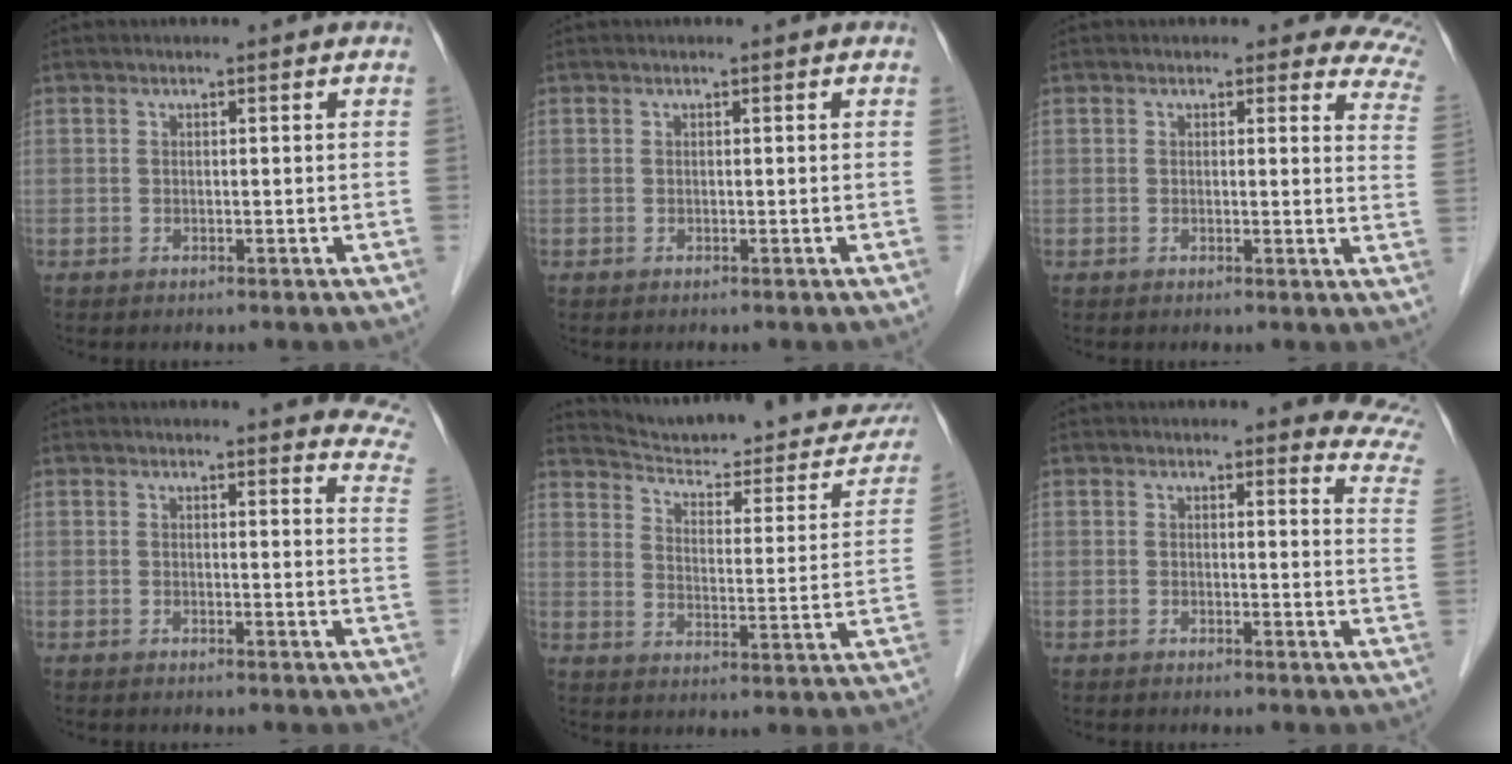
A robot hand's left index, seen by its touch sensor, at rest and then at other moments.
{"total": 0.0}
{"total": 8.4, "force": [7.2, 3.4, 2.5], "torque": [0.013, -0.022, 0.034]}
{"total": 12.5, "force": [11.9, 2.0, 3.4], "torque": [-0.005, -0.069, 0.090]}
{"total": 25.0, "force": [23.0, 4.9, 8.6], "torque": [-0.113, -0.057, 0.285]}
{"total": 8.6, "force": [8.1, 1.5, 2.2], "torque": [0.004, -0.052, 0.050]}